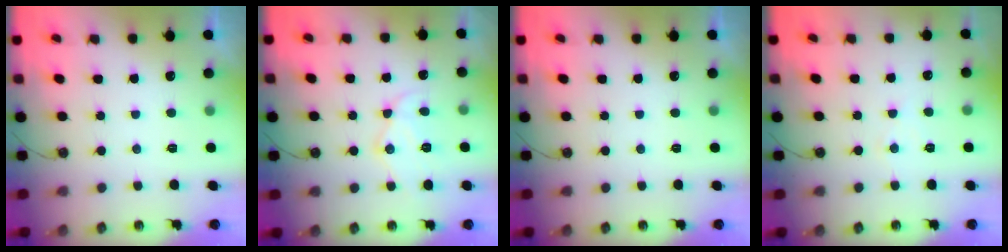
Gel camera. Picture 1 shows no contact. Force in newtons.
{"total": 11.4, "press": 11.3, "slide": 0.9}
{"total": 0.0}
{"total": 4.9, "press": 4.8, "slide": 0.7}